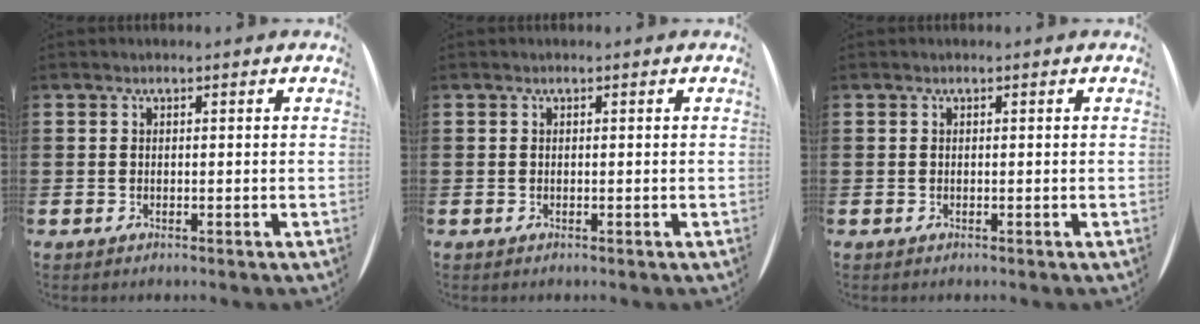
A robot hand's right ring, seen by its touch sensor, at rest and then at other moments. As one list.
[{"total": 0.0}, {"total": 0.0}]